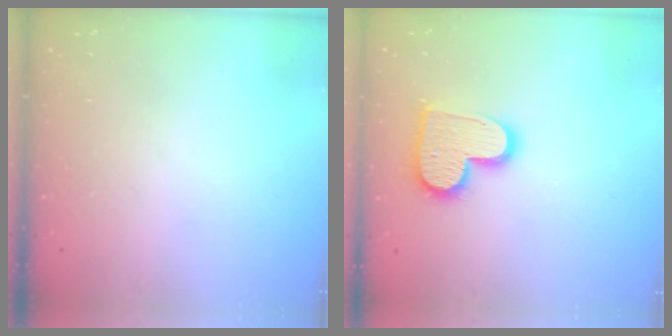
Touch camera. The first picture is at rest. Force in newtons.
{"total": 14.0, "press": 13.9, "slide": 0.8}